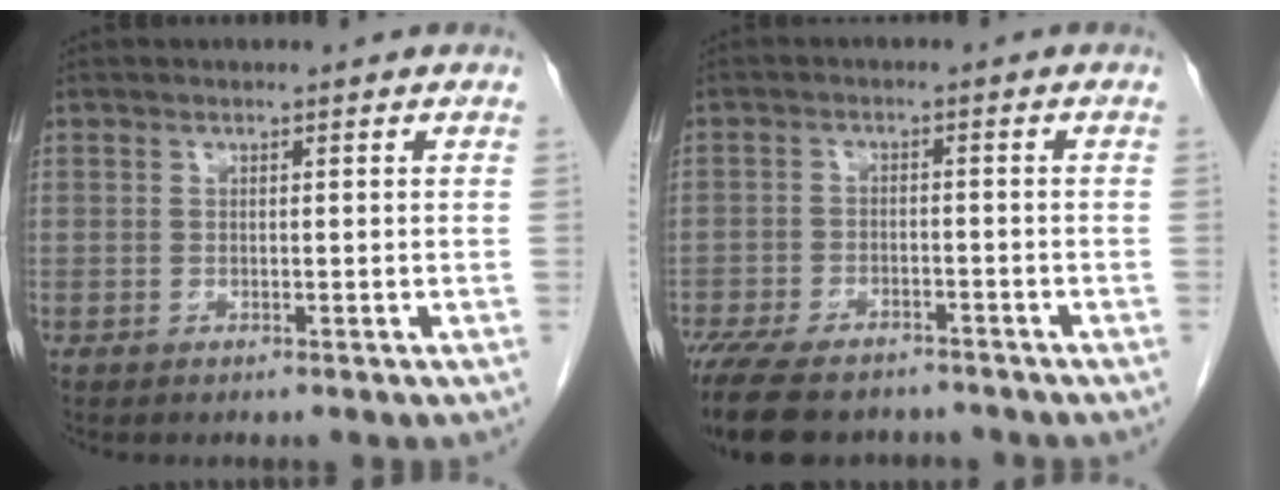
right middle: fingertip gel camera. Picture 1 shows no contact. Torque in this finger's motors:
{"motor_torque": [1.17, -0.97, 0.74, 0.19]}